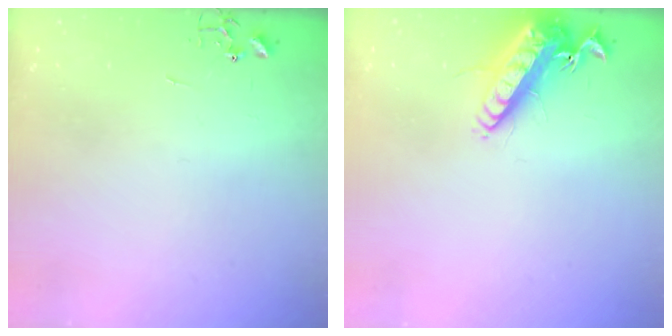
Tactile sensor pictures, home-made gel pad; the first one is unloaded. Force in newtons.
{"total": 15.9, "press": 15.5, "slide": 3.3}